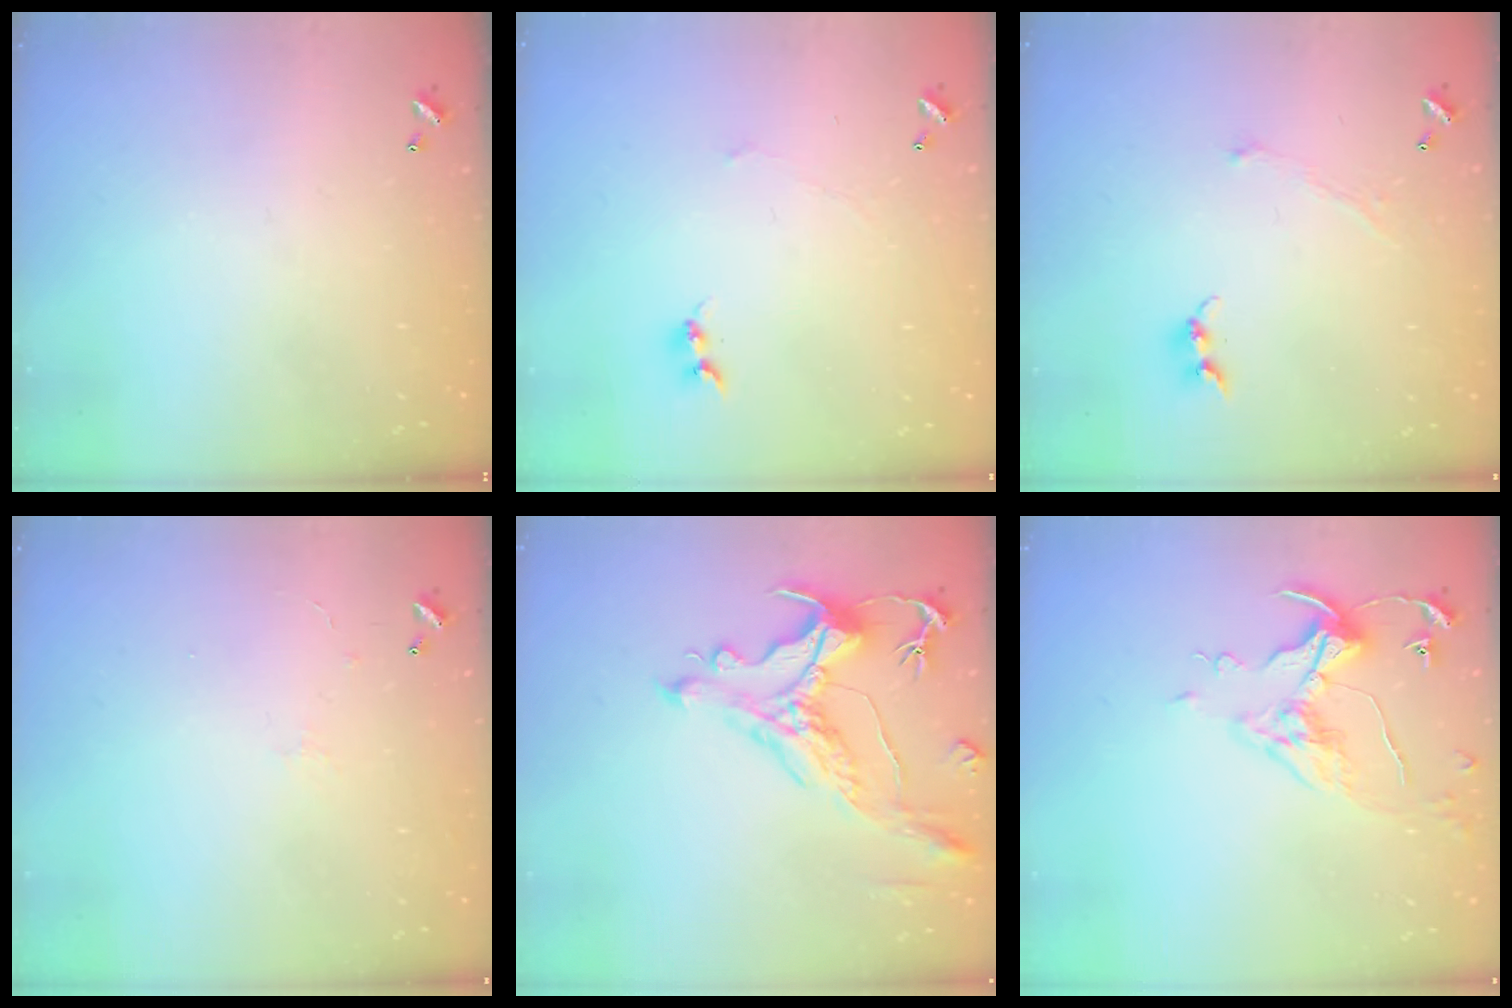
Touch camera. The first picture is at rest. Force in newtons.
{"total": 1.4, "press": 1.3, "slide": 0.4}
{"total": 0.8, "press": 0.7, "slide": 0.3}
{"total": 0.9, "press": 0.7, "slide": 0.5}
{"total": 1.7, "press": 0.9, "slide": 1.4}
{"total": 6.2, "press": 6.1, "slide": 0.8}